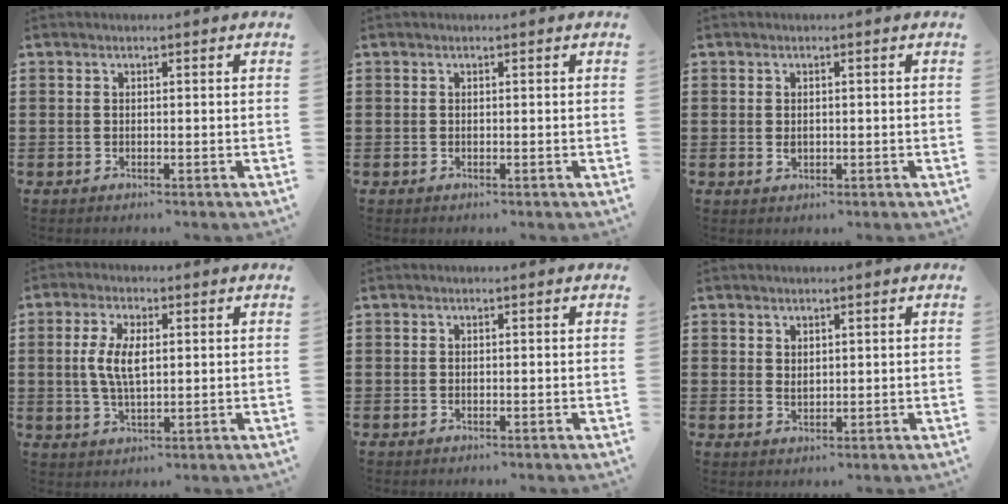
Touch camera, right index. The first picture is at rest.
{"total": 0.0}
{"total": 1.1, "force": [0.0, 0.7, 0.8], "torque": [-0.016, 0.005, 0.000]}
{"total": 6.0, "force": [0.6, 2.6, 5.4], "torque": [-0.121, 0.005, 0.004]}
{"total": 0.0}
{"total": 1.6, "force": [1.3, 0.8, 0.4], "torque": [-0.009, 0.003, 0.026]}